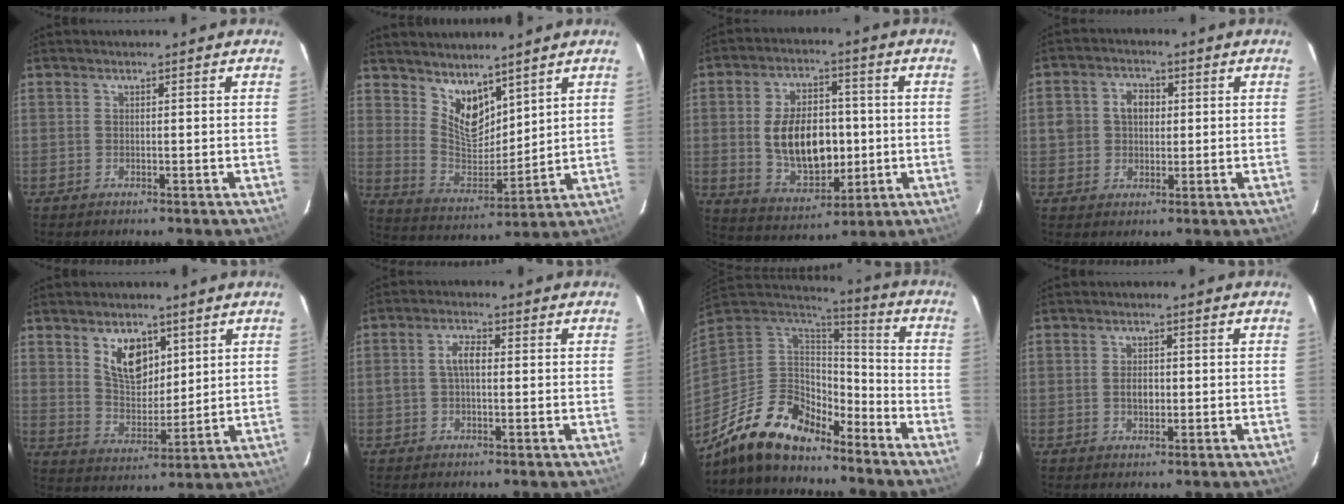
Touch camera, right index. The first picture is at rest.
{"total": 9.6, "force": [6.9, 4.6, 4.8], "torque": [-0.079, -0.007, 0.142]}
{"total": 14.7, "force": [-0.5, 8.8, 11.8], "torque": [-0.223, 0.008, 0.013]}
{"total": 5.5, "force": [0.5, 4.8, 2.6], "torque": [-0.051, 0.019, 0.010]}
{"total": 9.3, "force": [4.6, 5.5, 6.0], "torque": [-0.098, 0.004, 0.094]}
{"total": 3.7, "force": [0.0, 1.8, 3.2], "torque": [-0.064, 0.011, 0.002]}
{"total": 16.6, "force": [-12.2, 7.2, 8.6], "torque": [-0.182, -0.011, -0.217]}
{"total": 2.7, "force": [-0.3, 1.7, 2.0], "torque": [-0.035, 0.003, -0.005]}